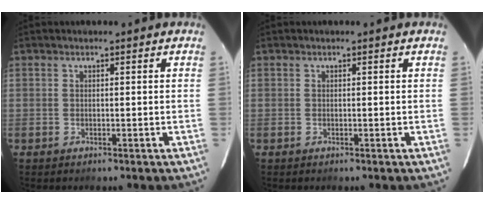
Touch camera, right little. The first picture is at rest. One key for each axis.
{"total": 0.0}